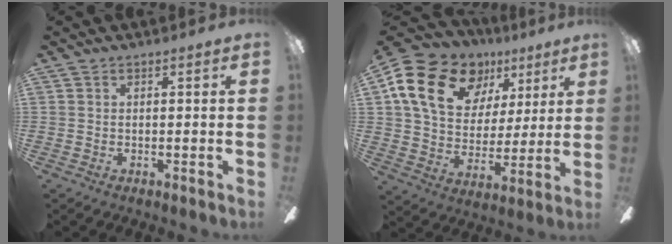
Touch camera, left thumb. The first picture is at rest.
{"total": 21.1, "force": [10.1, 14.6, 11.4], "torque": [-0.190, -0.026, 0.187]}